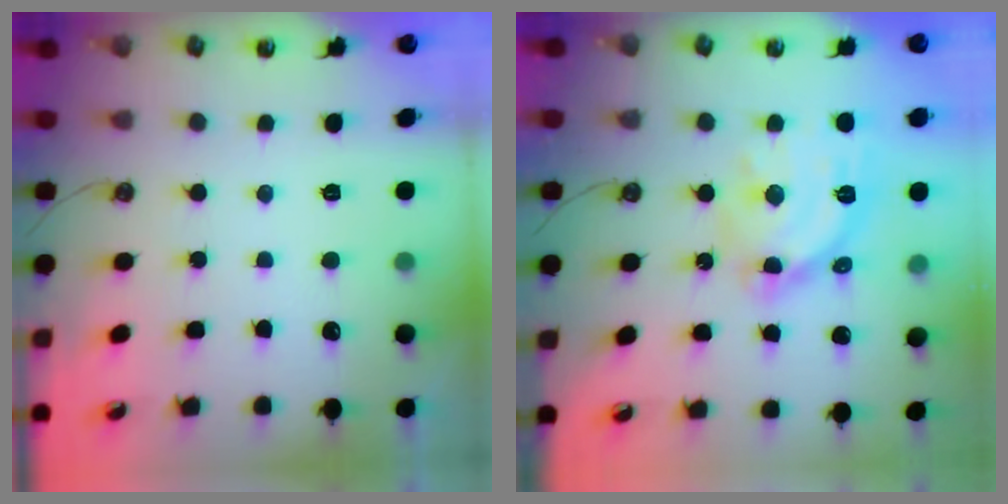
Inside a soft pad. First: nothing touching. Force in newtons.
{"total": 16.0, "press": 16.0, "slide": 1.3}